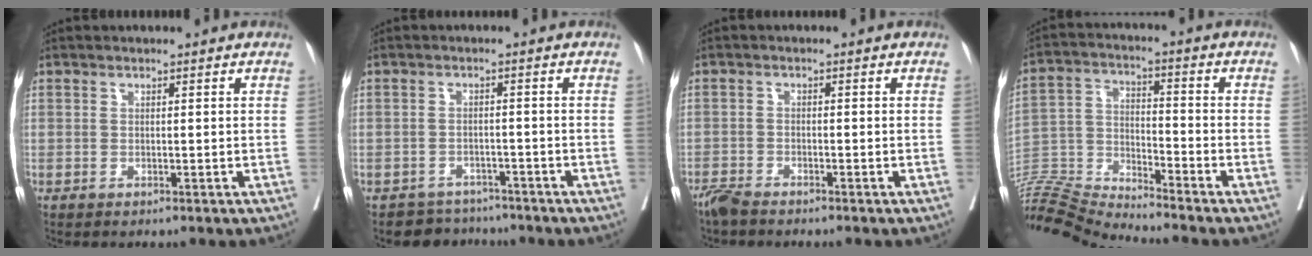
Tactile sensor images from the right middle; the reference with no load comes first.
{"total": 3.4, "force": [-2.9, 1.4, -0.9], "torque": [0.017, 0.008, -0.048]}
{"total": 2.4, "force": [-2.3, 0.2, 0.9], "torque": [-0.018, -0.006, -0.046]}
{"total": 12.6, "force": [-12.2, -1.7, 2.3], "torque": [-0.043, 0.026, -0.230]}